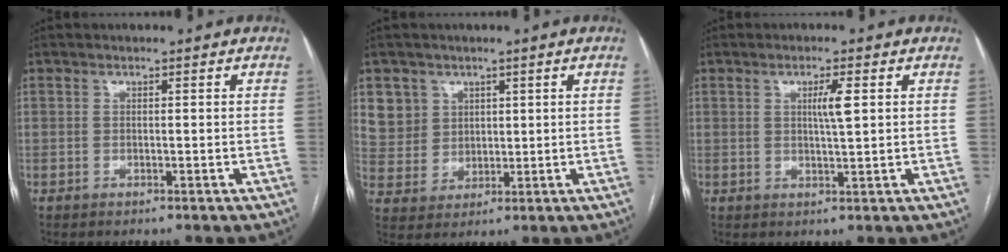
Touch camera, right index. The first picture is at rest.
{"total": 6.5, "force": [3.3, 5.6, 0.2], "torque": [0.001, 0.009, 0.076]}
{"total": 3.2, "force": [0.9, 0.0, 3.0], "torque": [-0.052, -0.003, 0.015]}